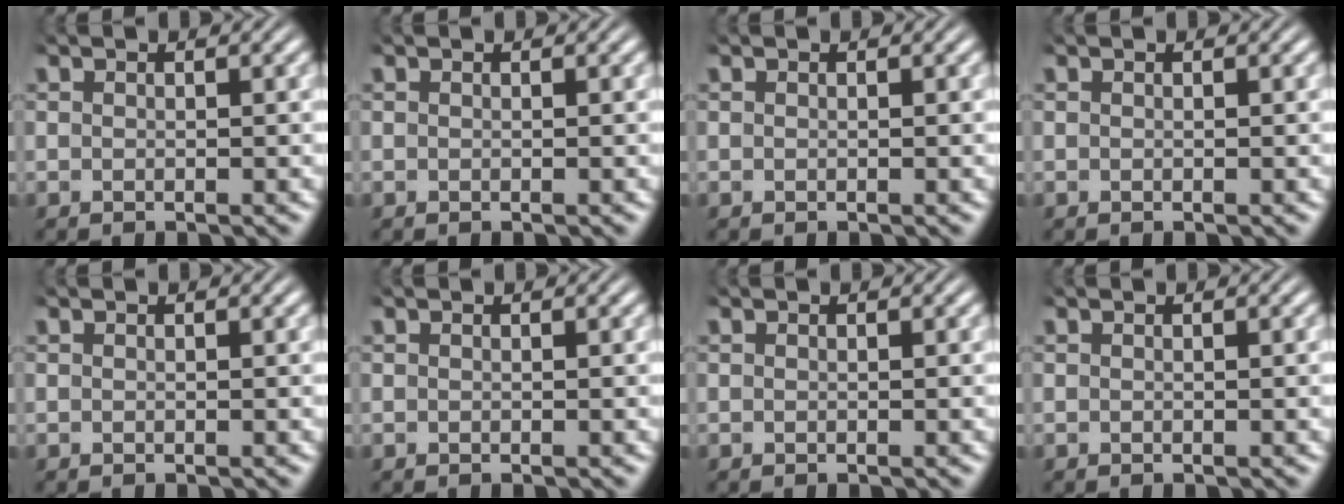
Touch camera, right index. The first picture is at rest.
{"total": 0.0}
{"total": 0.0}
{"total": 0.0}
{"total": 0.0}
{"total": 0.0}
{"total": 0.0}
{"total": 0.0}